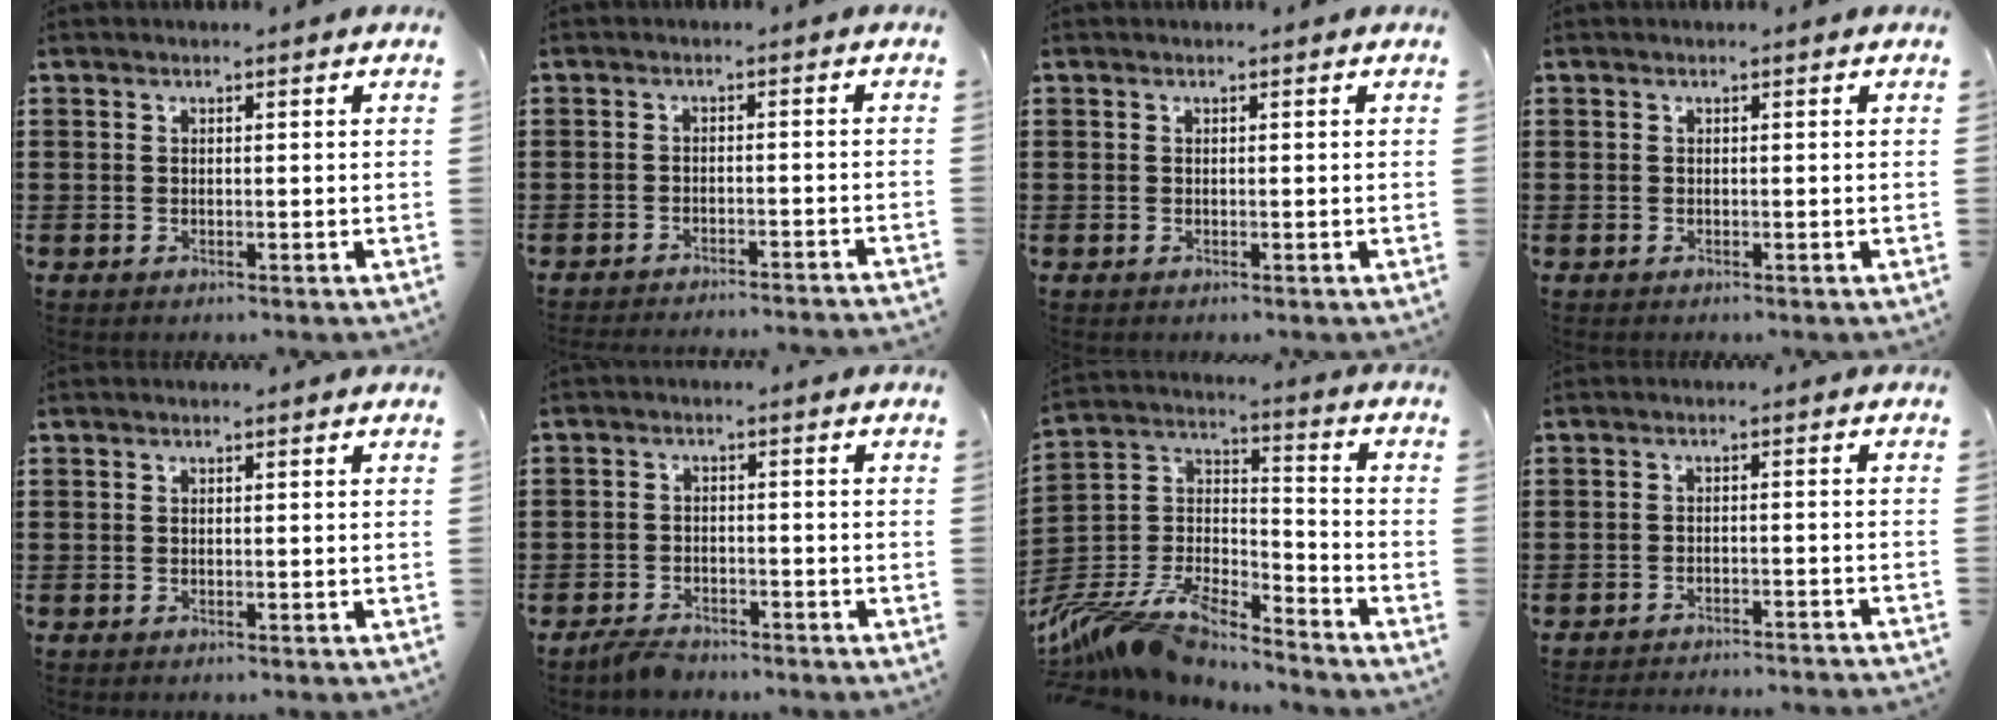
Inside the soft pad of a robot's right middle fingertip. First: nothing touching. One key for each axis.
{"total": 2.5, "fx": -2.4, "fy": -0.4, "fz": 0.3, "tx": -0.007, "ty": 0.002, "tz": -0.051}
{"total": 0.0}
{"total": 0.0}
{"total": 0.0}
{"total": 3.0, "fx": -2.8, "fy": 0.9, "fz": 0.2, "tx": -0.010, "ty": 0.006, "tz": -0.059}
{"total": 10.3, "fx": -9.5, "fy": 1.7, "fz": 3.5, "tx": -0.093, "ty": 0.000, "tz": -0.199}
{"total": 2.7, "fx": -2.6, "fy": -0.3, "fz": 0.3, "tx": -0.008, "ty": 0.003, "tz": -0.056}